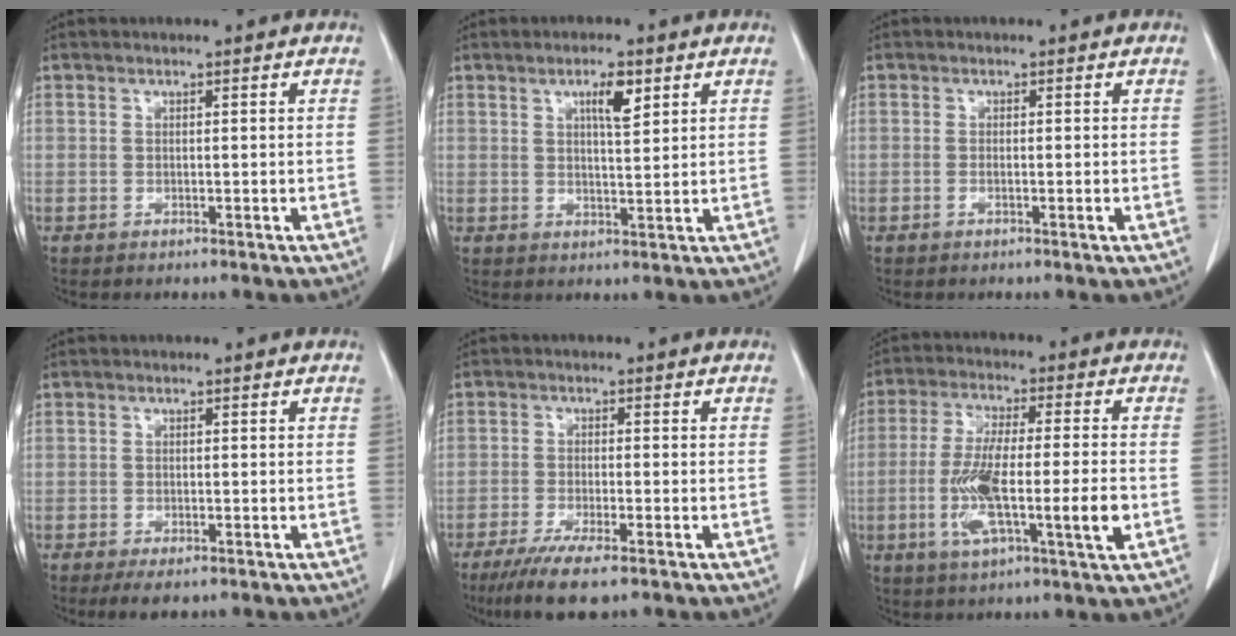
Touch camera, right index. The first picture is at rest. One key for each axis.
{"total": 4.3, "fx": 2.2, "fy": 0.8, "fz": 3.6, "tx": -0.062, "ty": -0.001, "tz": 0.037}
{"total": 1.0, "fx": -0.4, "fy": 0.1, "fz": 0.9, "tx": -0.014, "ty": -0.001, "tz": -0.004}
{"total": 2.2, "fx": -1.3, "fy": 1.1, "fz": 1.5, "tx": -0.024, "ty": -0.002, "tz": -0.014}
{"total": 6.5, "fx": -4.3, "fy": 0.8, "fz": 4.8, "tx": -0.087, "ty": -0.016, "tz": -0.073}
{"total": 13.2, "fx": -3.0, "fy": 1.3, "fz": 12.8, "tx": -0.239, "ty": -0.010, "tz": -0.055}